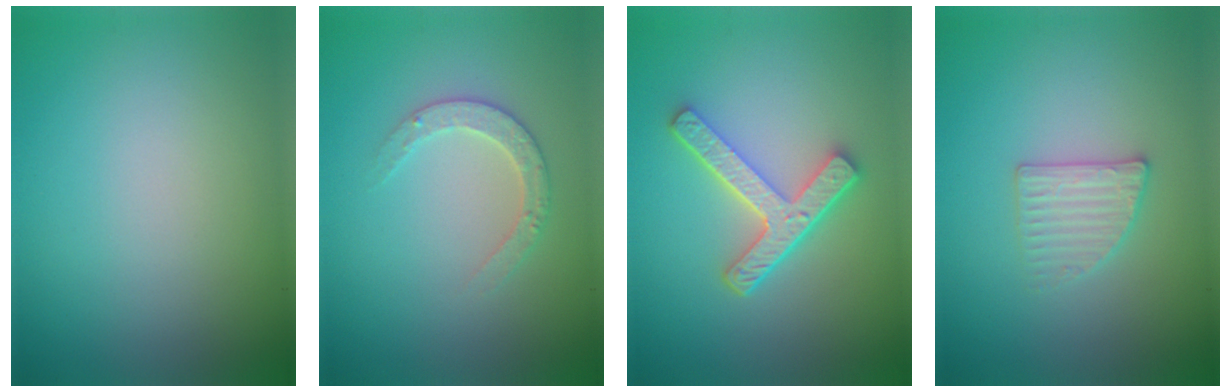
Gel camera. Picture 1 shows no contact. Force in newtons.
{"total": 2.4, "press": 2.3, "slide": 0.5}
{"total": 5.0, "press": 3.7, "slide": 3.3}
{"total": 2.3, "press": 2.2, "slide": 0.5}